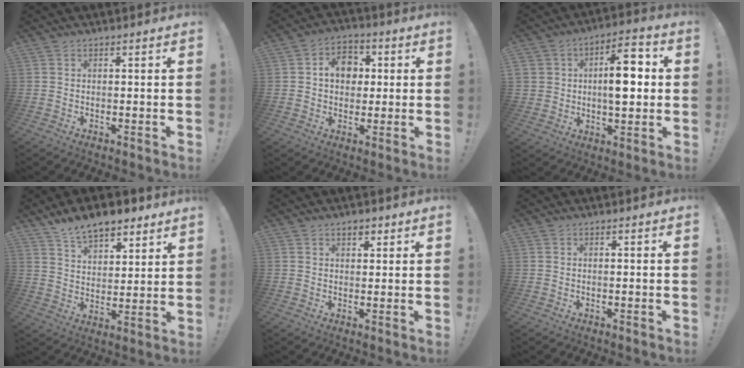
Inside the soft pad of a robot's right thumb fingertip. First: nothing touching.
{"total": 9.3, "force": [1.9, 7.4, 5.2], "torque": [-0.078, 0.005, 0.037]}
{"total": 12.3, "force": [1.0, 7.7, 9.5], "torque": [-0.149, 0.015, 0.017]}
{"total": 10.7, "force": [8.7, 4.7, 4.0], "torque": [-0.075, -0.056, 0.165]}
{"total": 2.5, "force": [1.5, 1.6, 1.3], "torque": [-0.013, -0.004, 0.024]}
{"total": 0.0}